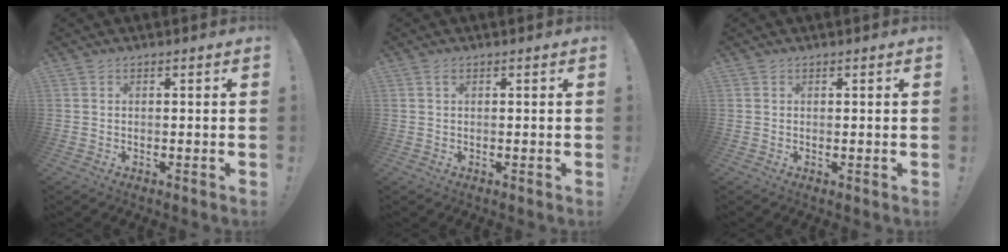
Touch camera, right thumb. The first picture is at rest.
{"total": 0.5, "force": [0.2, 0.3, 0.4], "torque": [-0.008, 0.002, 0.004]}
{"total": 0.0}